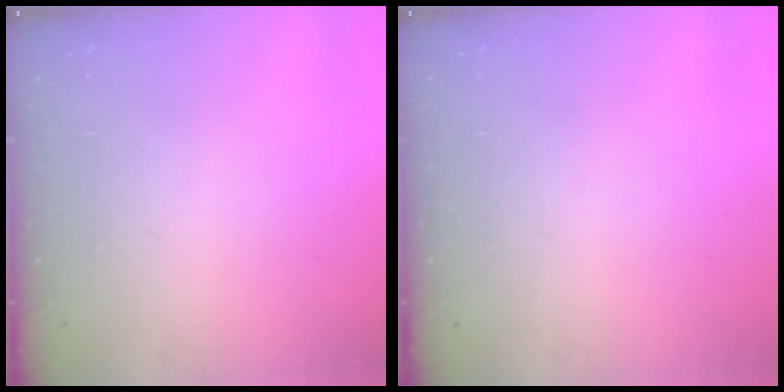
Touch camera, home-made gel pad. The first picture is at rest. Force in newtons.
{"total": 0.0}